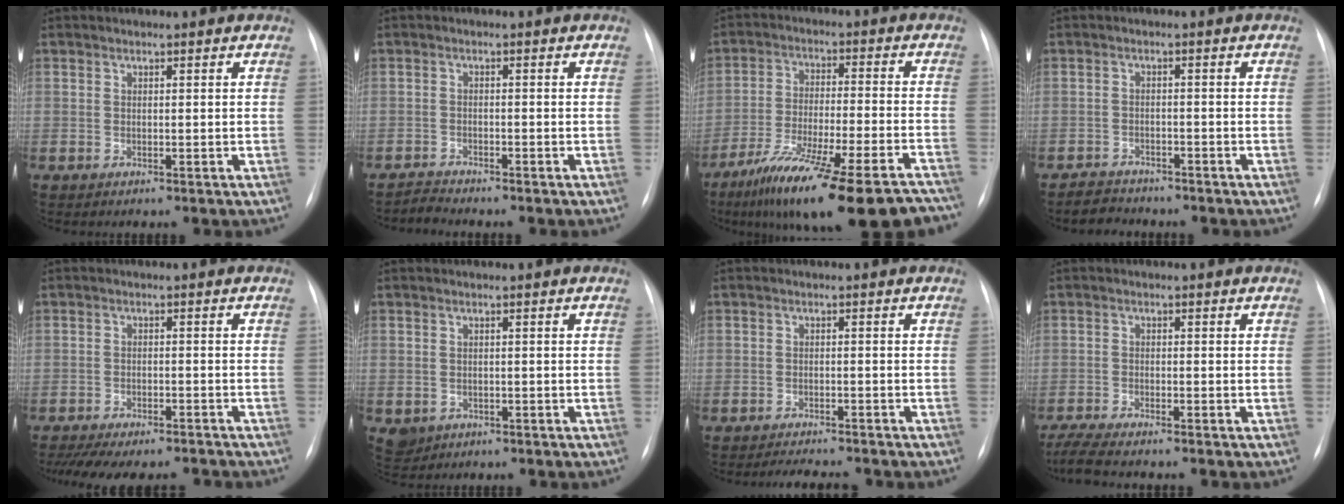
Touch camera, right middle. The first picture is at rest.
{"total": 1.8, "force": [-1.7, -0.1, -0.5], "torque": [0.010, -0.010, -0.032]}
{"total": 23.5, "force": [-18.5, 2.7, 14.3], "torque": [-0.179, -0.019, -0.282]}
{"total": 3.3, "force": [-3.0, 1.2, -0.2], "torque": [-0.003, -0.005, -0.053]}
{"total": 13.9, "force": [-12.3, 3.5, 5.4], "torque": [-0.116, -0.006, -0.165]}
{"total": 2.4, "force": [-0.9, 2.2, 0.6], "torque": [-0.009, 0.002, -0.003]}
{"total": 4.5, "force": [-4.2, 0.8, 1.5], "torque": [-0.021, -0.008, -0.061]}
{"total": 6.0, "force": [-5.3, 0.2, 2.8], "torque": [-0.052, -0.014, -0.090]}